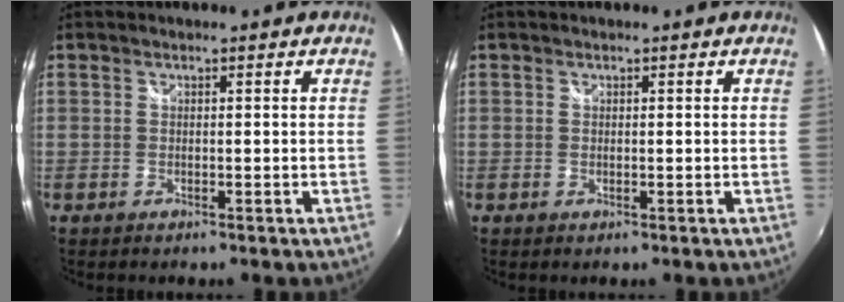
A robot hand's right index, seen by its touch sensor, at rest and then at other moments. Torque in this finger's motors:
{"motor_torque": [-0.07, -0.01, -0.03, -0.01]}